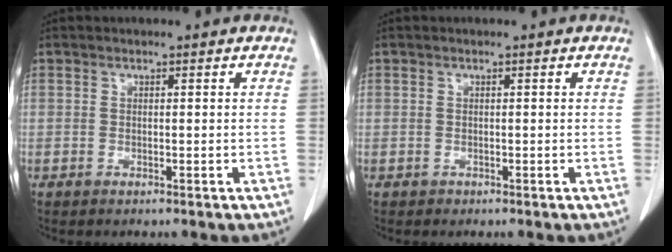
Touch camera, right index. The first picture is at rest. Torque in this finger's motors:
{"motor_torque": [-1.49, -0.01, -0.47, -0.18]}